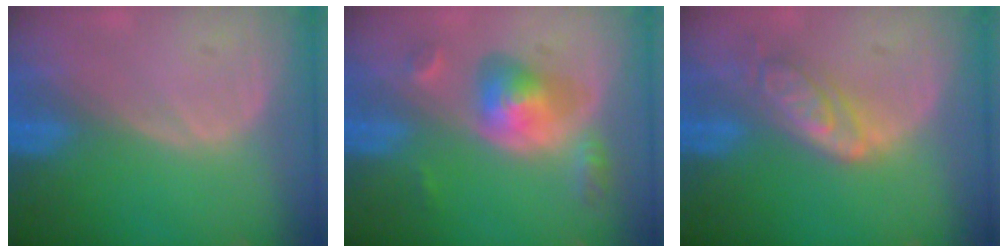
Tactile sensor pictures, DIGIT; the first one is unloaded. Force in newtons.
{"total": 6.1, "press": 5.6, "slide": 2.4}
{"total": 6.2, "press": 5.5, "slide": 2.8}